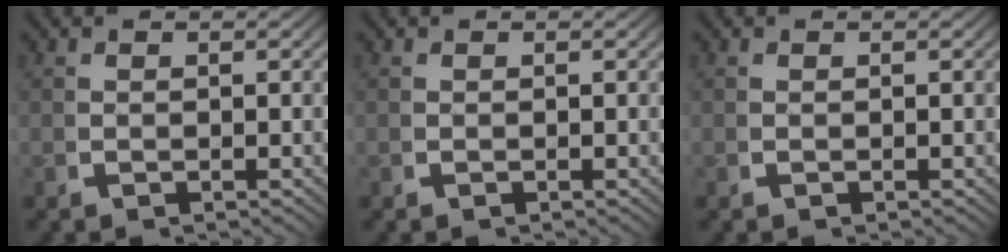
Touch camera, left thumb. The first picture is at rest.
{"total": 0.0}
{"total": 0.0}